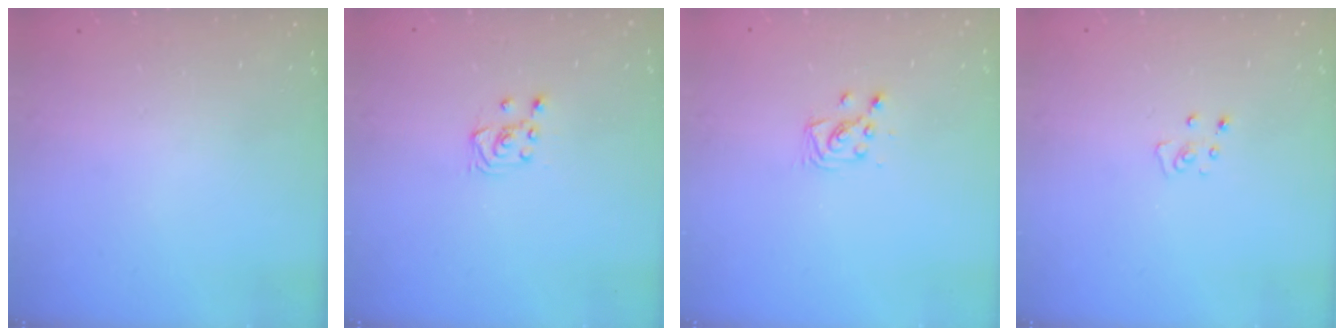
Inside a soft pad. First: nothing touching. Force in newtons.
{"total": 3.9, "press": 3.8, "slide": 0.7}
{"total": 4.3, "press": 4.2, "slide": 0.5}
{"total": 2.8, "press": 2.8, "slide": 0.2}